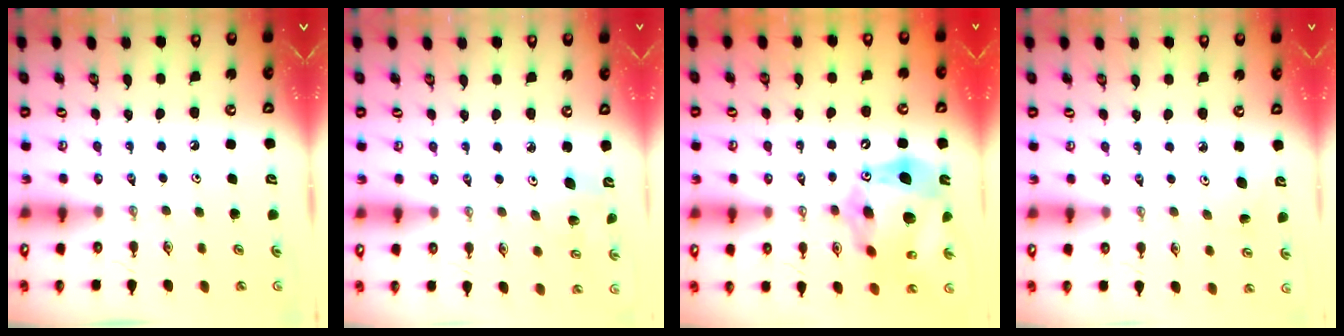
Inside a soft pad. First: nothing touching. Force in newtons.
{"total": 3.7, "press": 3.4, "slide": 1.5}
{"total": 19.7, "press": 19.6, "slide": 1.8}
{"total": 4.7, "press": 4.6, "slide": 0.5}